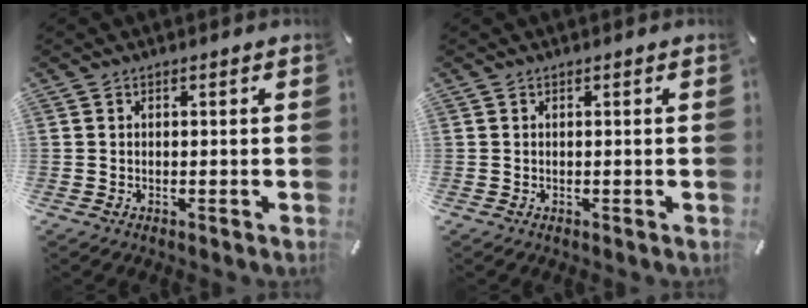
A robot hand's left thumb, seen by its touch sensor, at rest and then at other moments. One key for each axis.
{"total": 0.0}